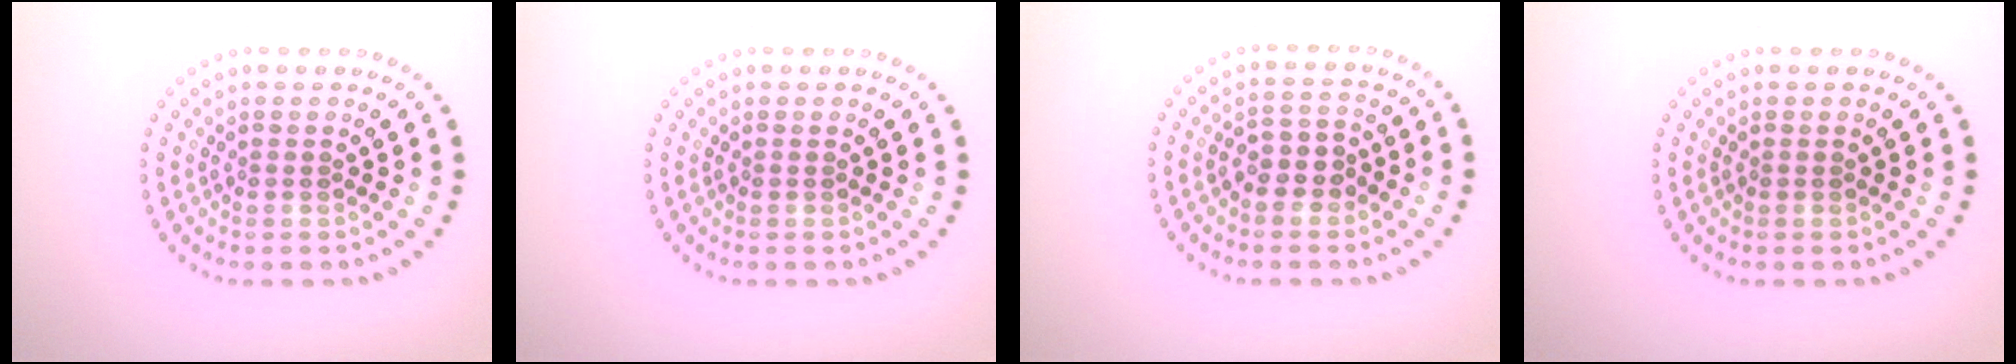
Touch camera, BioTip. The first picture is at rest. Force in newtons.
{"total": 0.0}
{"total": 2.6, "press": 2.4, "slide": 1.0}
{"total": 0.0}